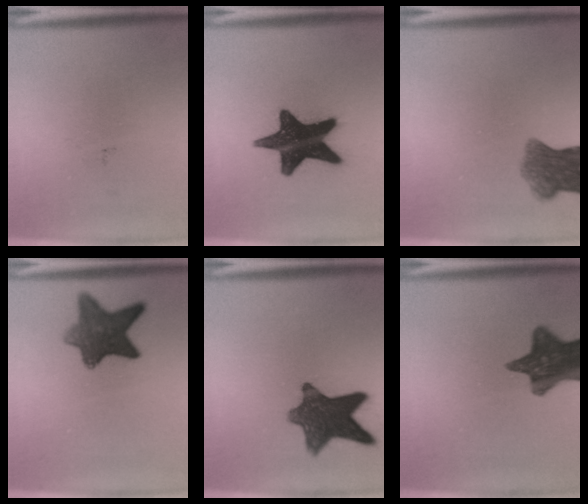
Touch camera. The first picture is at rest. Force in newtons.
{"total": 17.4}
{"total": 6.5}
{"total": 9.3}
{"total": 11.5}
{"total": 12.6}